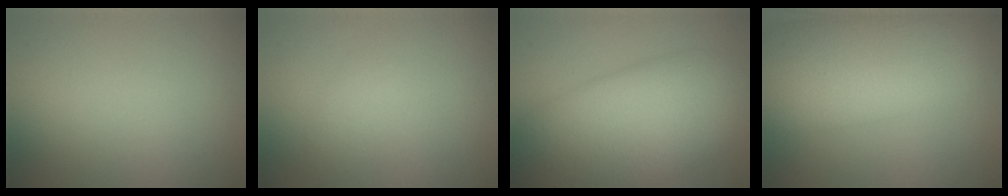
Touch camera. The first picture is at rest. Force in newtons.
{"total": 1.3, "press": 1.3, "slide": 0.0}
{"total": 13.4, "press": 13.4, "slide": 0.8}
{"total": 10.8, "press": 10.7, "slide": 0.5}